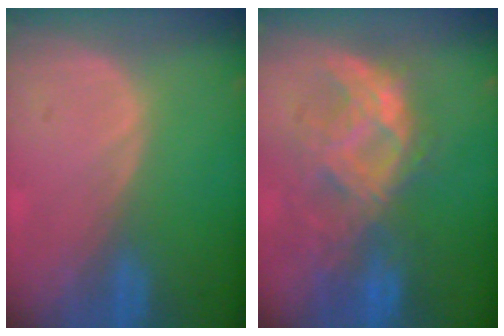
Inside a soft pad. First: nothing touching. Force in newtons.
{"total": 8.8, "press": 8.6, "slide": 2.1}